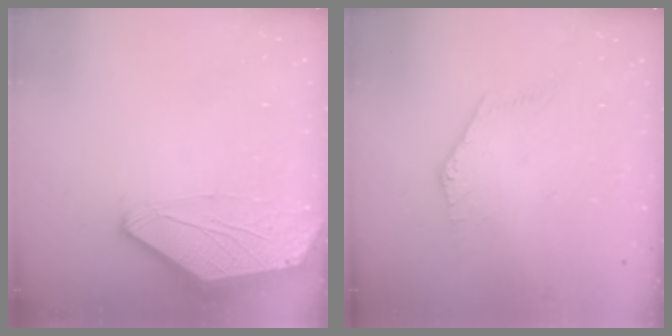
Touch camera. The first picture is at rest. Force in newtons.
{"total": 0.5, "press": 0.5, "slide": 0.2}